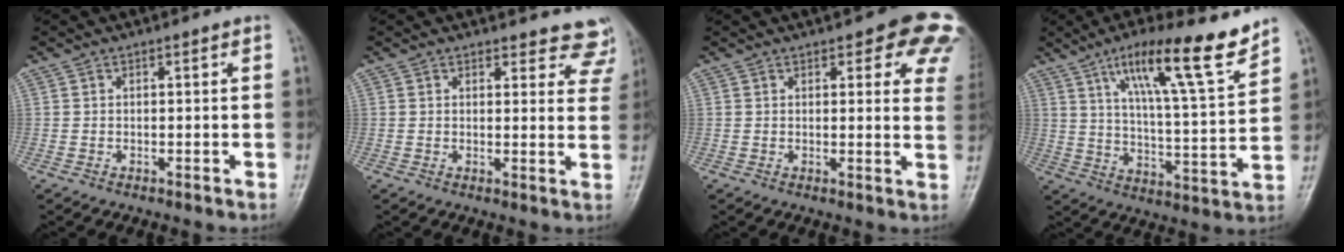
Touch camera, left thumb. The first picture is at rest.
{"total": 8.4, "force": [7.8, 3.2, 0.2], "torque": [0.058, -0.042, 0.054]}
{"total": 11.8, "force": [7.3, 4.7, 8.0], "torque": [-0.044, -0.025, 0.064]}
{"total": 17.0, "force": [11.2, 2.8, 12.5], "torque": [-0.184, -0.057, 0.185]}